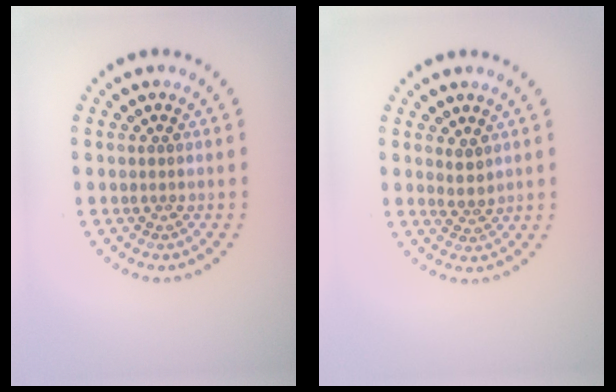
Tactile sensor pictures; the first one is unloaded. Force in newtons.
{"total": 1.5, "press": 1.1, "slide": 1.0}